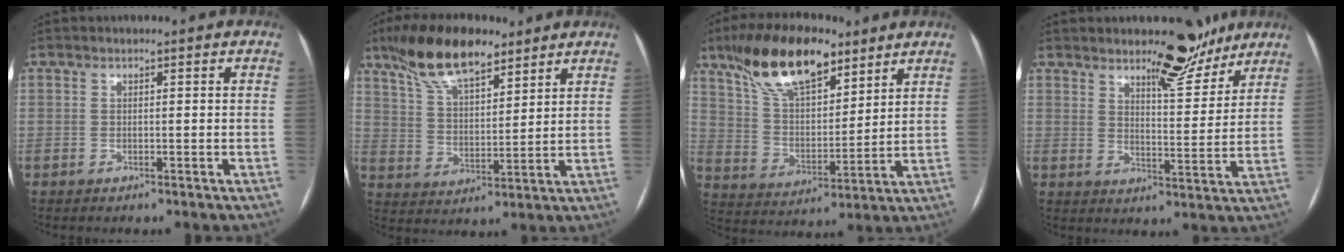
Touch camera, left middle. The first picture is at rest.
{"total": 12.9, "force": [9.6, 4.2, 7.6], "torque": [-0.145, 0.020, 0.175]}
{"total": 16.2, "force": [11.0, 6.1, 10.2], "torque": [-0.191, 0.025, 0.205]}
{"total": 8.2, "force": [6.8, 2.1, 4.1], "torque": [-0.056, -0.014, 0.104]}